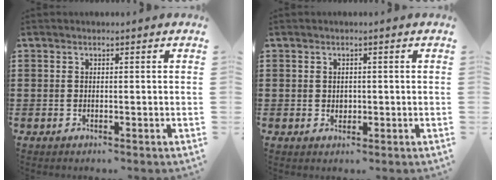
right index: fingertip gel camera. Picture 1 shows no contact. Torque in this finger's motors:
{"motor_torque": [2.14, 0.00, 0.07, 0.03]}